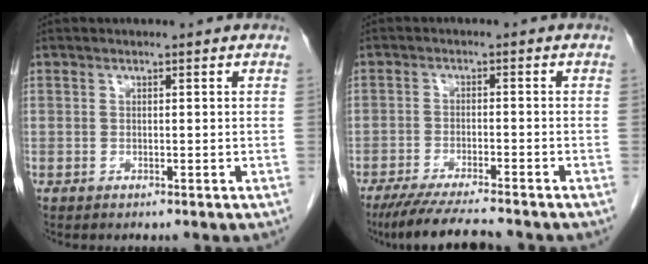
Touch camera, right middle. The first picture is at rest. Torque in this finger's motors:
{"motor_torque": [0.16, -0.15, 0.07, 0.06]}